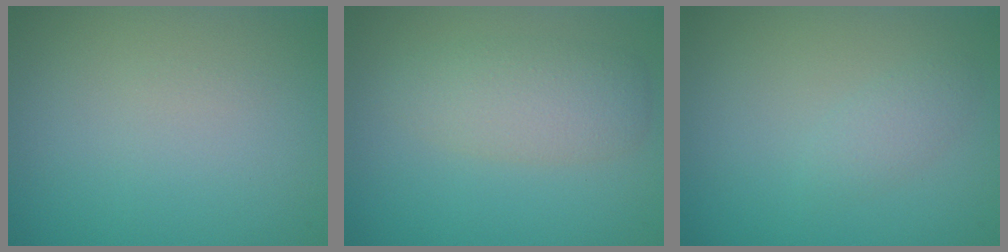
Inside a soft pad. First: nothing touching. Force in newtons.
{"total": 3.4, "press": 3.3, "slide": 0.4}
{"total": 1.3, "press": 1.3, "slide": 0.1}